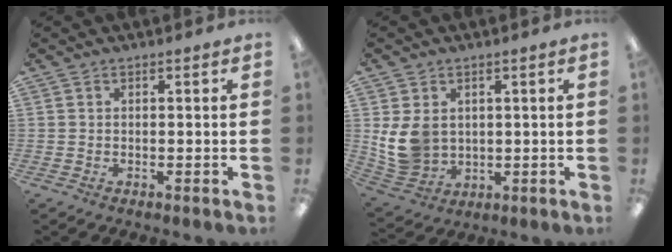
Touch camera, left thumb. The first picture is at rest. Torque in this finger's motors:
{"motor_torque": [0.38, 1.22, 0.72, -0.85, 0.09]}